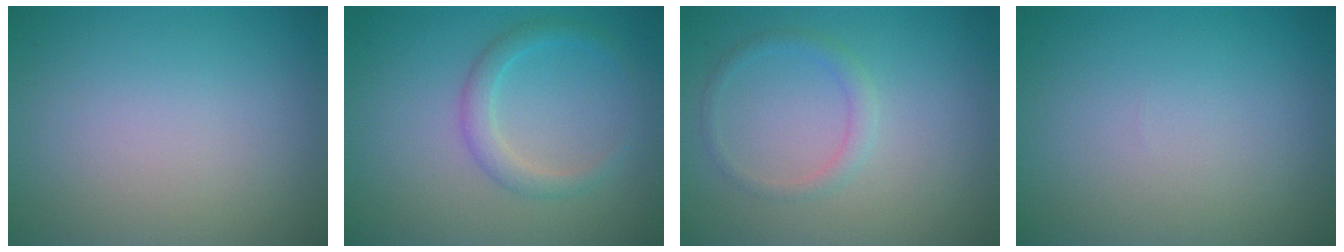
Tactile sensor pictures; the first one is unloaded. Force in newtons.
{"total": 2.1, "press": 2.1, "slide": 0.1}
{"total": 1.4, "press": 1.4, "slide": 0.1}
{"total": 0.0}